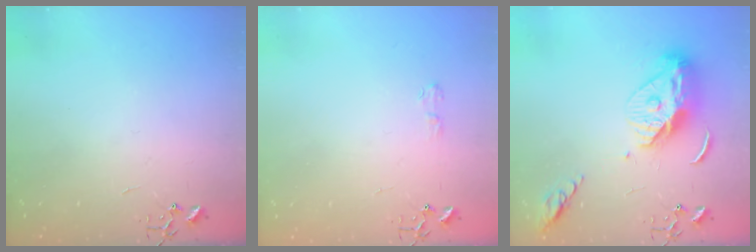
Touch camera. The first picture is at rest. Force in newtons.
{"total": 4.2, "press": 4.2, "slide": 0.5}
{"total": 12.7, "press": 12.7, "slide": 0.9}